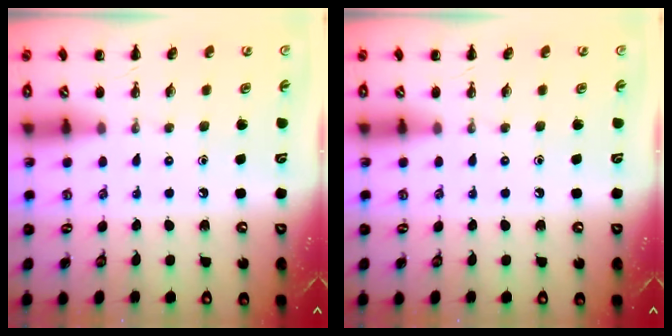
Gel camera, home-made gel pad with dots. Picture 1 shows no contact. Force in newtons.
{"total": 0.0}